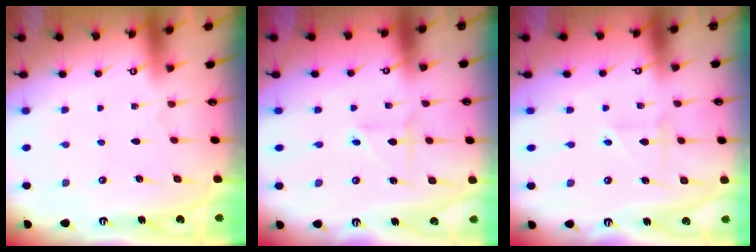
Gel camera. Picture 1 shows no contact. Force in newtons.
{"total": 2.1, "press": 2.1, "slide": 0.6}
{"total": 2.4, "press": 2.2, "slide": 1.0}